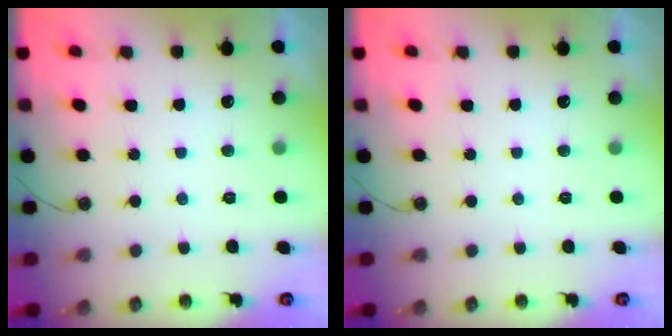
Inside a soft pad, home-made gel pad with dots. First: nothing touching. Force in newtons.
{"total": 0.0}